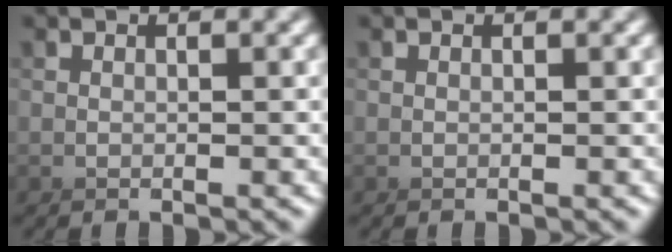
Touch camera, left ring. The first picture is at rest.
{"total": 0.0}